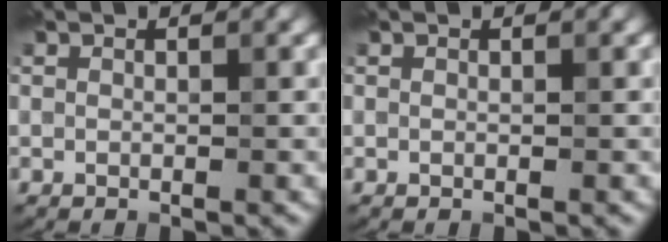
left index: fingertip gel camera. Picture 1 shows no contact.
{"total": 0.0}